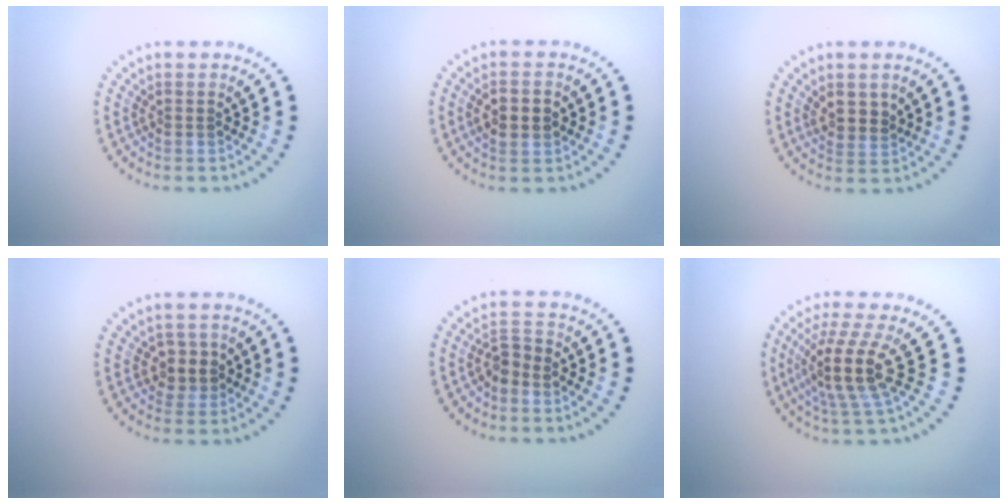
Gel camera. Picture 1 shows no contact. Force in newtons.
{"total": 2.5, "press": 2.5, "slide": 0.1}
{"total": 2.1, "press": 2.0, "slide": 0.8}
{"total": 2.1, "press": 1.9, "slide": 0.9}
{"total": 2.0, "press": 1.6, "slide": 1.1}
{"total": 4.9, "press": 3.6, "slide": 3.3}